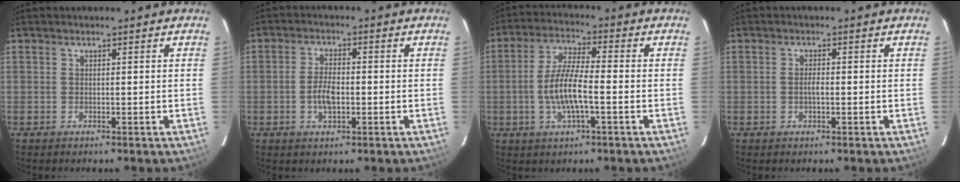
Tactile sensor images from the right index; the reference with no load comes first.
{"total": 4.8, "force": [-1.1, 2.4, 4.1], "torque": [-0.080, 0.003, -0.018]}
{"total": 8.8, "force": [-2.1, 2.0, 8.3], "torque": [-0.168, 0.003, -0.041]}
{"total": 1.6, "force": [-0.4, 0.5, 1.4], "torque": [-0.028, 0.002, -0.008]}